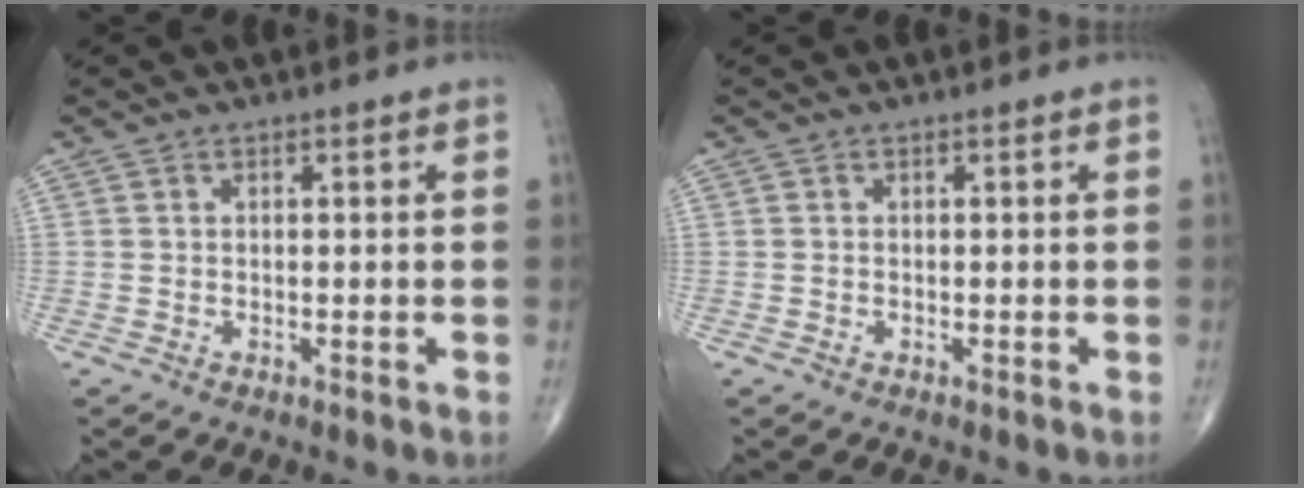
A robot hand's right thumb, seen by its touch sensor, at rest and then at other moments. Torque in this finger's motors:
{"motor_torque": [0.11, 0.06, -0.03, 0.15, 0.02]}